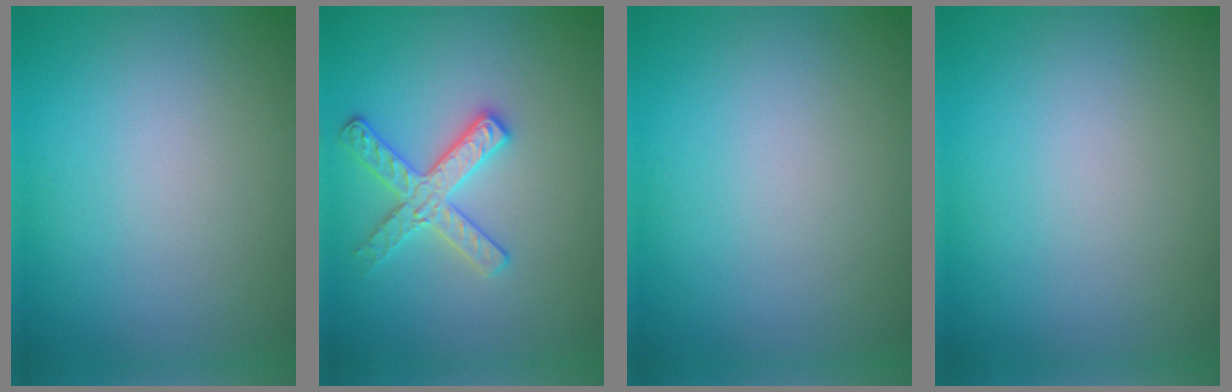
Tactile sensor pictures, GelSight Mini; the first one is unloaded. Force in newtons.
{"total": 2.9, "press": 2.8, "slide": 0.6}
{"total": 0.0}
{"total": 0.0}